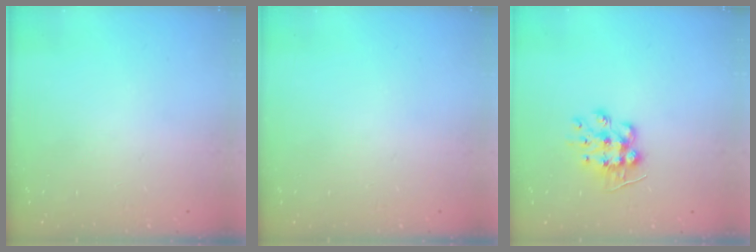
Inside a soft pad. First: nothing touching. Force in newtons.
{"total": 0.0}
{"total": 9.1, "press": 9.1, "slide": 0.2}